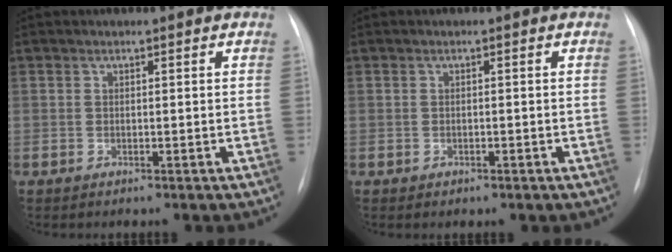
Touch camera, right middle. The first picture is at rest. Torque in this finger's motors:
{"motor_torque": [0.00, -0.06, 0.02, -0.01]}